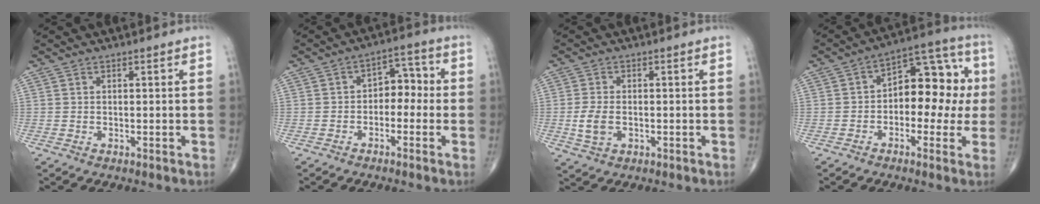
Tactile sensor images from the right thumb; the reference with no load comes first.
{"total": 6.1, "force": [-1.0, 4.2, 4.2], "torque": [-0.031, 0.036, -0.030]}
{"total": 4.5, "force": [-0.7, 2.8, 3.4], "torque": [-0.075, -0.001, -0.011]}
{"total": 13.6, "force": [-0.2, 8.4, 10.7], "torque": [-0.100, 0.048, -0.015]}